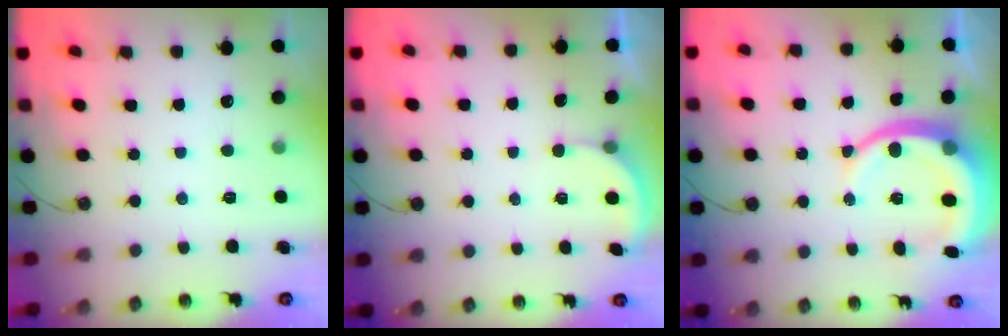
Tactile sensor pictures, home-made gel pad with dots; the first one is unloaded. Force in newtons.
{"total": 1.6, "press": 1.6, "slide": 0.3}
{"total": 12.1, "press": 11.9, "slide": 2.1}